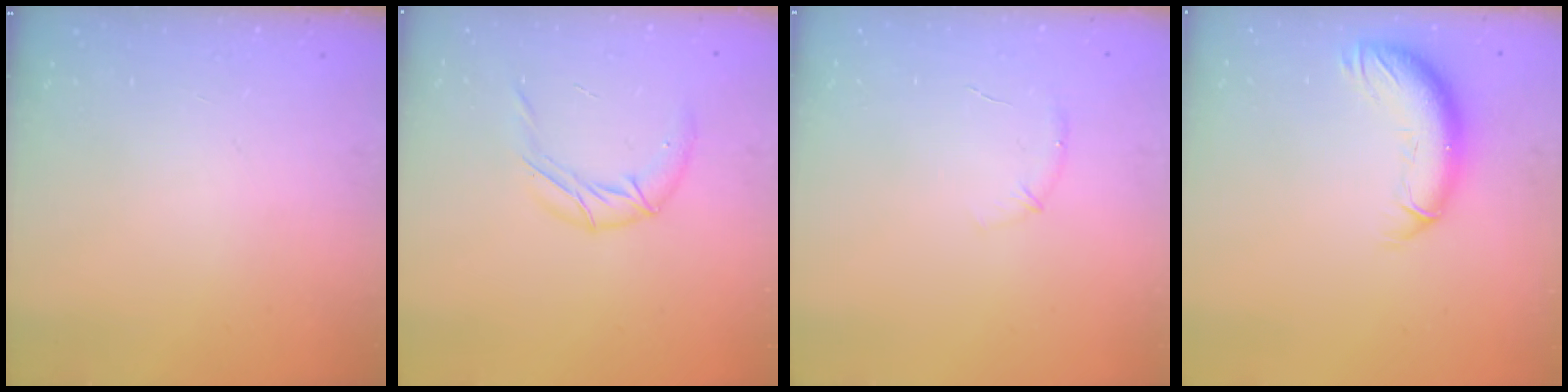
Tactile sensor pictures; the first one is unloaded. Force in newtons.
{"total": 9.5, "press": 9.4, "slide": 1.1}
{"total": 6.8, "press": 6.6, "slide": 1.8}
{"total": 11.7, "press": 11.5, "slide": 2.1}